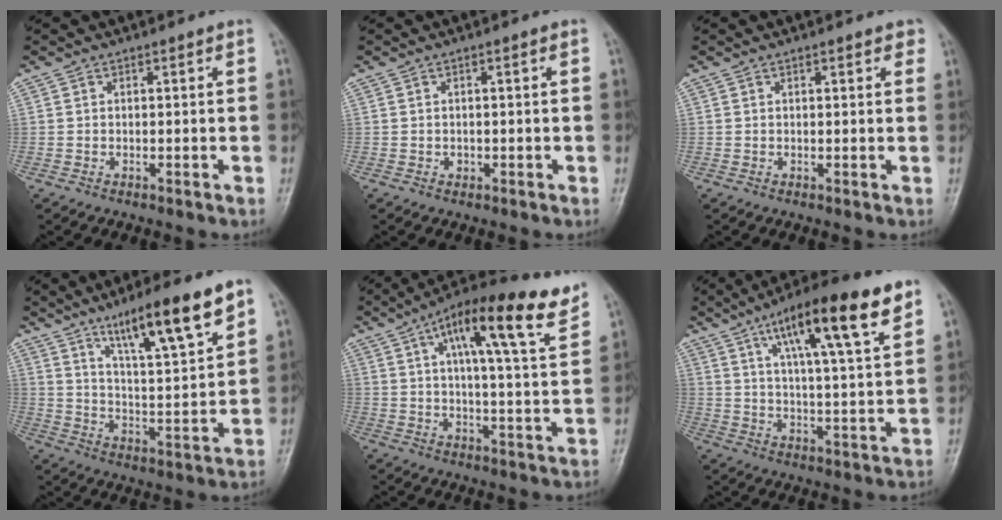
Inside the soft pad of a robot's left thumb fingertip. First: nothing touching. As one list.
[{"total": 0.9, "force": [-0.2, 0.7, 0.5], "torque": [-0.001, 0.004, -0.002]}, {"total": 2.0, "force": [1.2, 0.9, 1.3], "torque": [-0.008, -0.002, 0.011]}, {"total": 16.6, "force": [10.2, 2.7, 12.7], "torque": [-0.194, -0.047, 0.175]}, {"total": 17.5, "force": [9.6, 4.2, 14.0], "torque": [-0.195, -0.021, 0.142]}, {"total": 18.7, "force": [10.1, 3.6, 15.3], "torque": [-0.229, -0.026, 0.161]}]